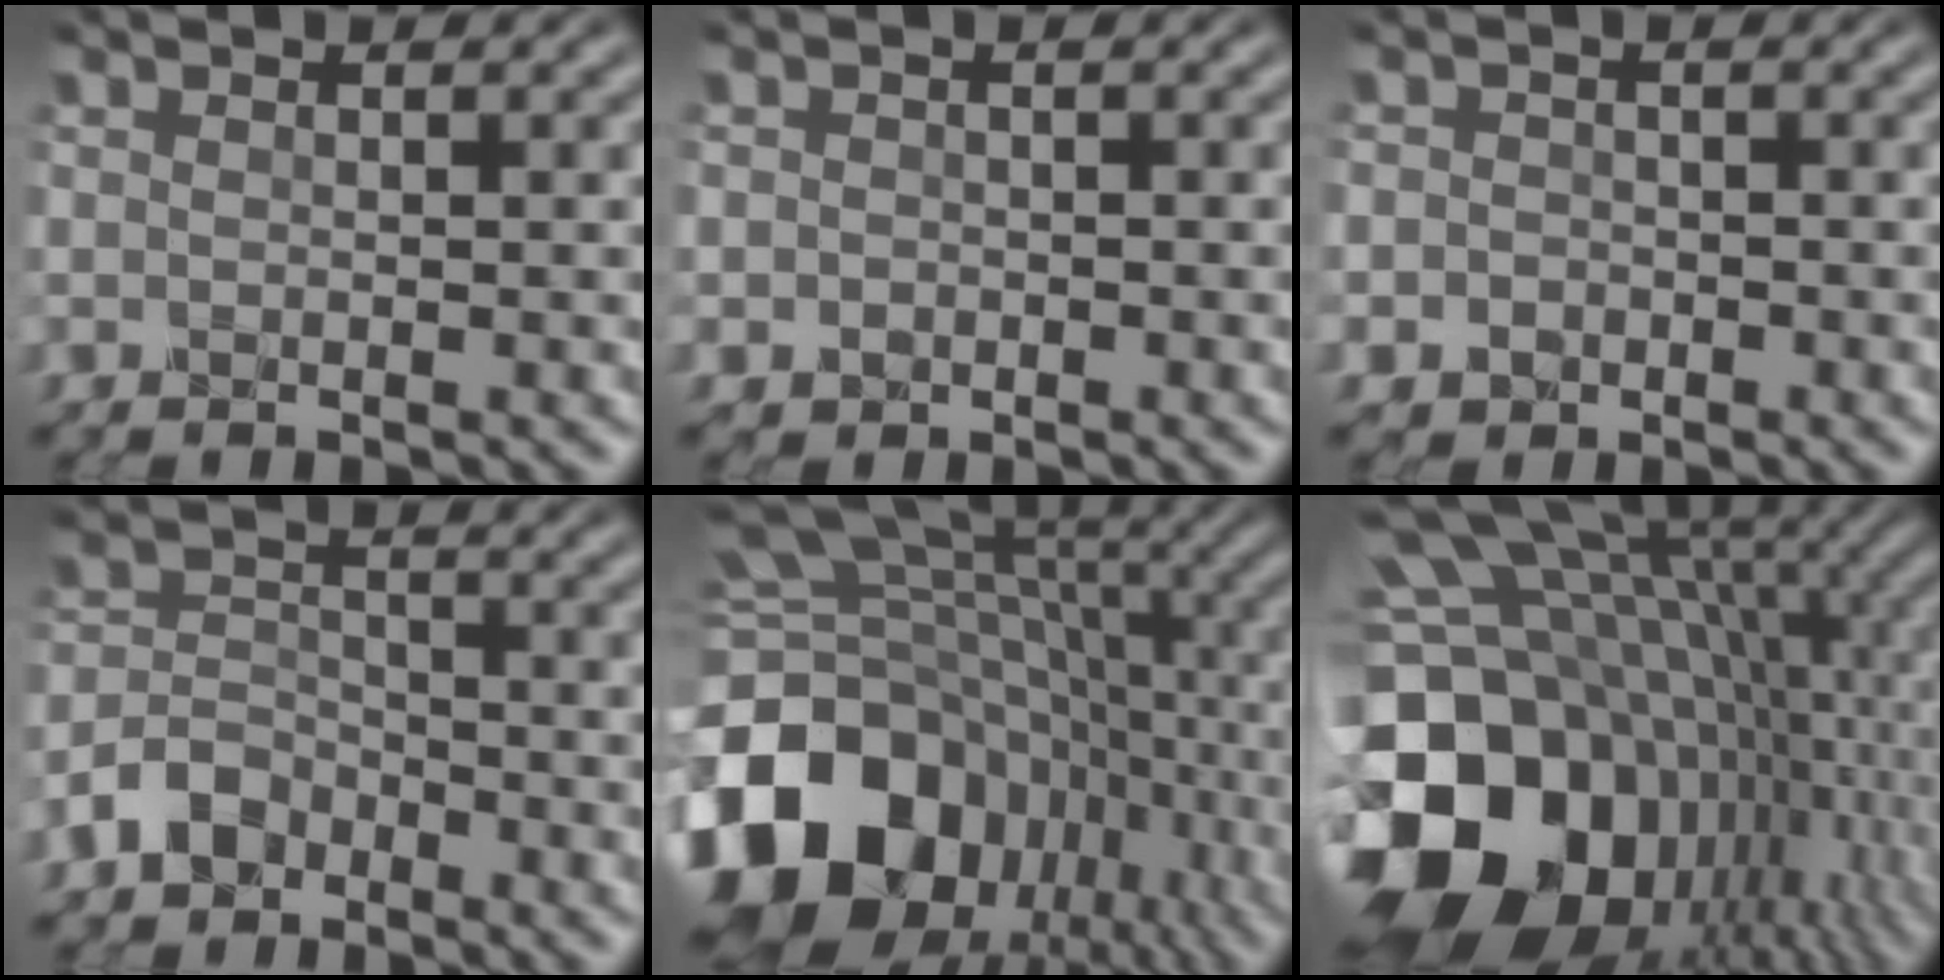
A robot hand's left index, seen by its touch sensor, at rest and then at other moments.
{"total": 1.2, "force": [-0.3, 1.2, 0.2], "torque": [0.009, -0.004, -0.006]}
{"total": 2.1, "force": [-0.7, 1.9, 0.4], "torque": [0.015, 0.003, -0.022]}
{"total": 3.3, "force": [-2.4, 2.0, 1.2], "torque": [-0.022, 0.006, -0.057]}
{"total": 18.7, "force": [-6.2, 14.2, 10.5], "torque": [-0.232, -0.018, -0.095]}
{"total": 20.2, "force": [-5.4, 14.2, 13.3], "torque": [-0.278, -0.030, -0.086]}